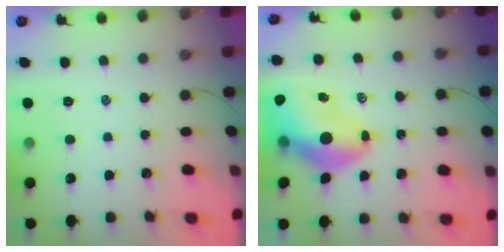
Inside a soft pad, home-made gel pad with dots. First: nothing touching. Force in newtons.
{"total": 13.2, "press": 12.5, "slide": 4.2}